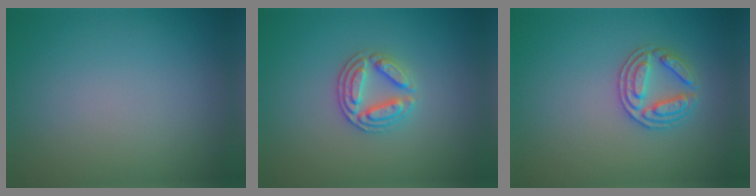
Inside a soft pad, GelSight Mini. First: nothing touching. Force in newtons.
{"total": 3.1, "press": 2.9, "slide": 1.1}
{"total": 2.8, "press": 2.7, "slide": 0.6}